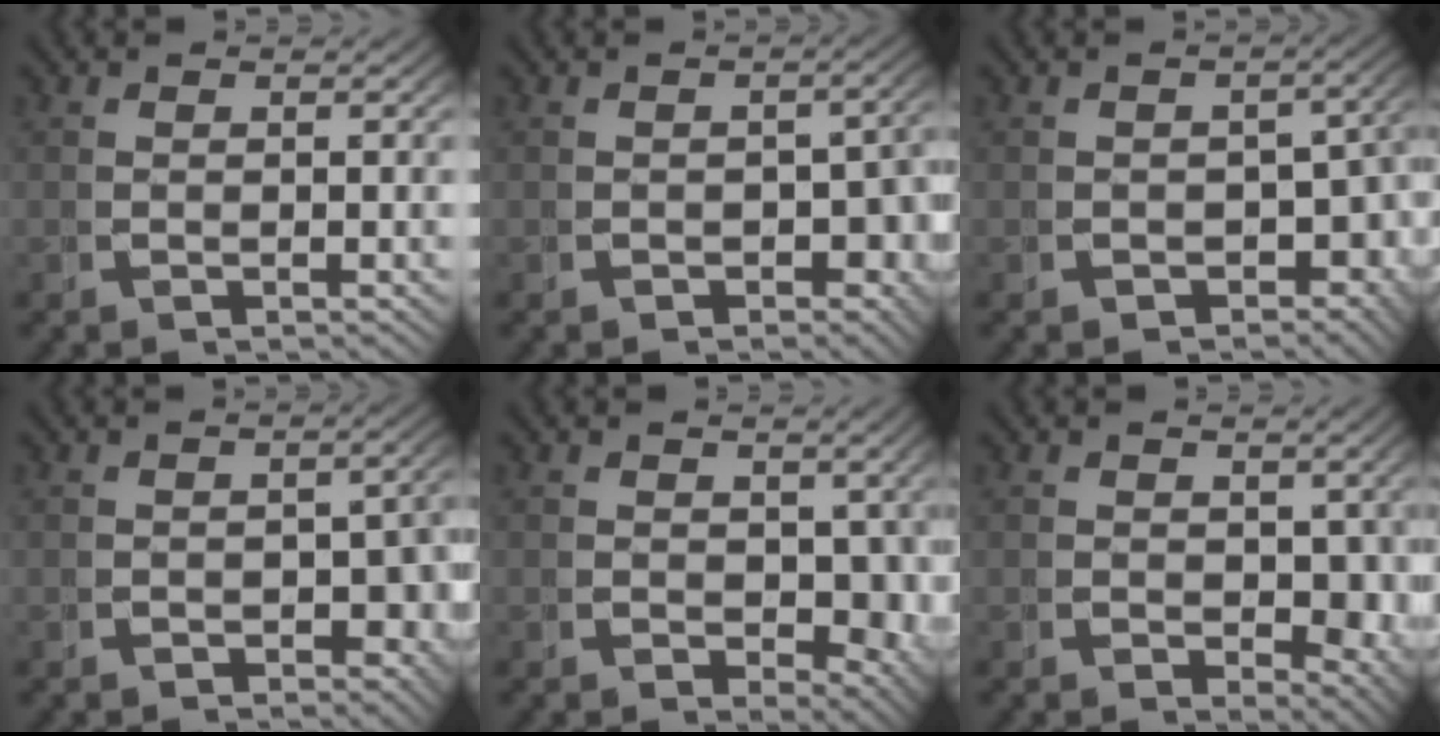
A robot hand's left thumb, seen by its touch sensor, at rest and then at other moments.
{"total": 3.9, "force": [-1.0, 2.7, 2.7], "torque": [-0.024, -0.011, -0.012]}
{"total": 5.3, "force": [-1.3, 3.5, 3.7], "torque": [-0.036, -0.022, -0.011]}
{"total": 4.2, "force": [-0.9, 2.9, 3.0], "torque": [-0.026, -0.012, -0.008]}
{"total": 5.9, "force": [0.8, 4.1, 4.2], "torque": [-0.046, -0.021, 0.025]}
{"total": 5.0, "force": [0.5, 3.3, 3.7], "torque": [-0.037, -0.021, 0.021]}